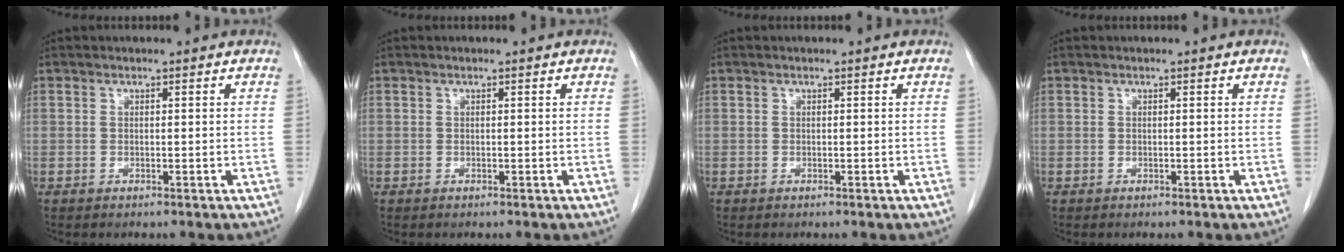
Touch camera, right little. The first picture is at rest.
{"total": 0.0}
{"total": 0.0}
{"total": 0.0}